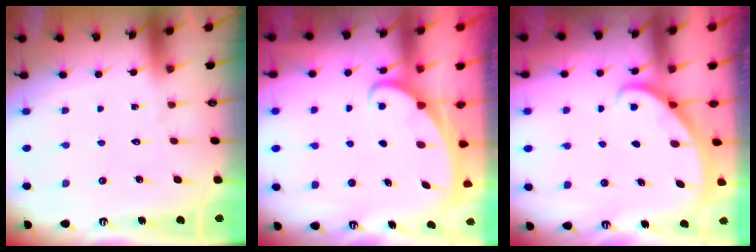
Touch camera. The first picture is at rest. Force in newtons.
{"total": 1.9, "press": 1.9, "slide": 0.3}
{"total": 2.7, "press": 2.7, "slide": 0.1}